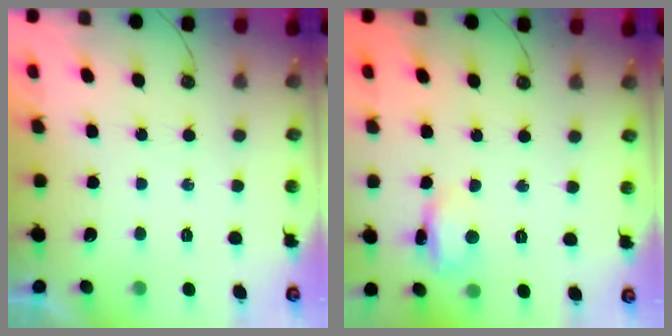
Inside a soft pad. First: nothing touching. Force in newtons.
{"total": 5.5, "press": 5.5, "slide": 0.5}